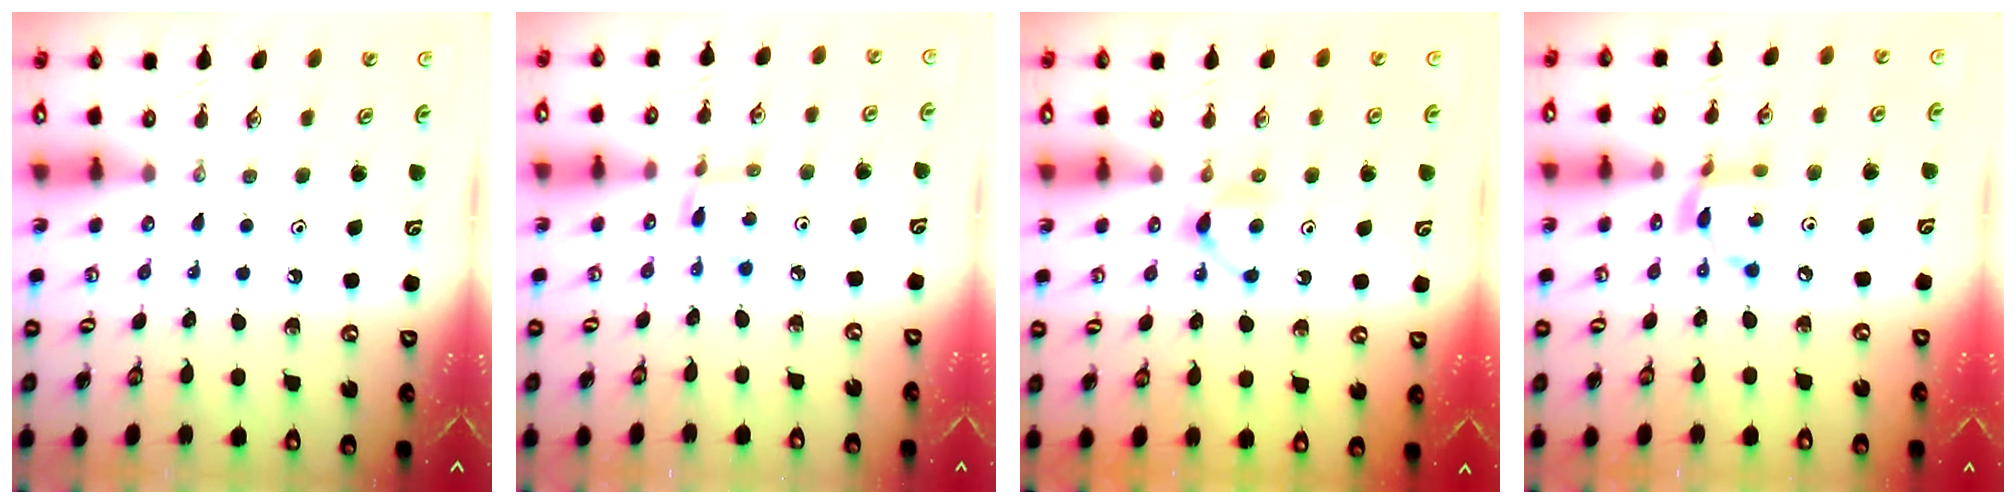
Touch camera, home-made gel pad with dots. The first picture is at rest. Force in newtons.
{"total": 2.1, "press": 2.0, "slide": 0.2}
{"total": 5.4, "press": 5.3, "slide": 0.7}
{"total": 8.4, "press": 8.4, "slide": 0.2}